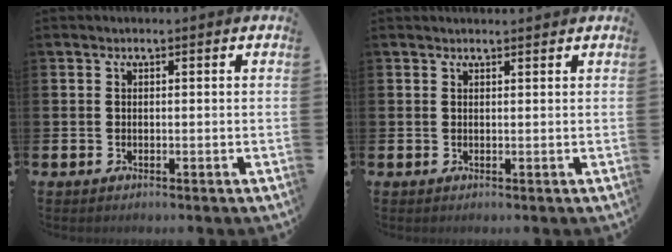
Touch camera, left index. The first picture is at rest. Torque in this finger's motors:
{"motor_torque": [0.20, -0.35, 0.04, 0.00]}